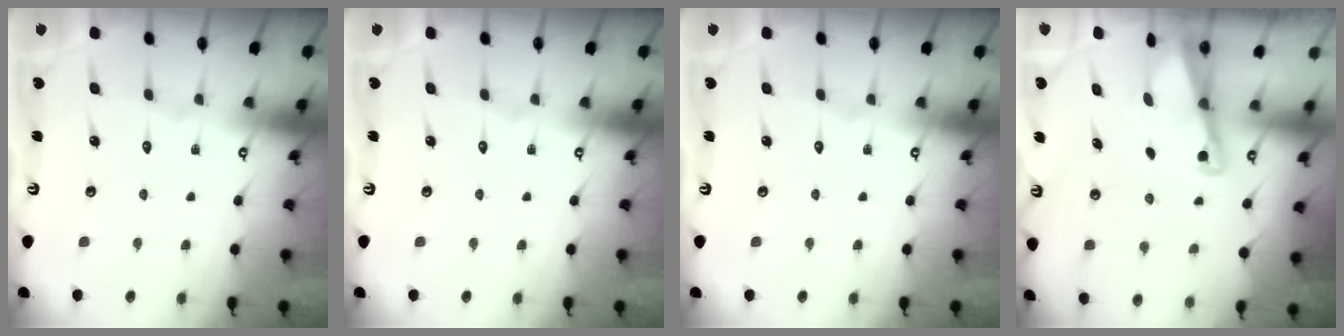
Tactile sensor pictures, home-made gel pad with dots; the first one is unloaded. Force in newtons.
{"total": 0.0}
{"total": 0.0}
{"total": 2.2, "press": 2.1, "slide": 0.3}